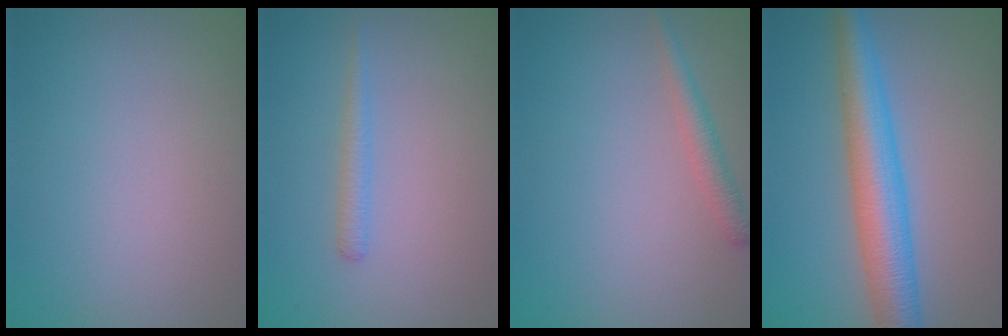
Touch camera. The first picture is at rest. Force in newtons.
{"total": 1.3, "press": 1.3, "slide": 0.0}
{"total": 1.7, "press": 1.7, "slide": 0.1}
{"total": 6.3, "press": 6.3, "slide": 0.1}